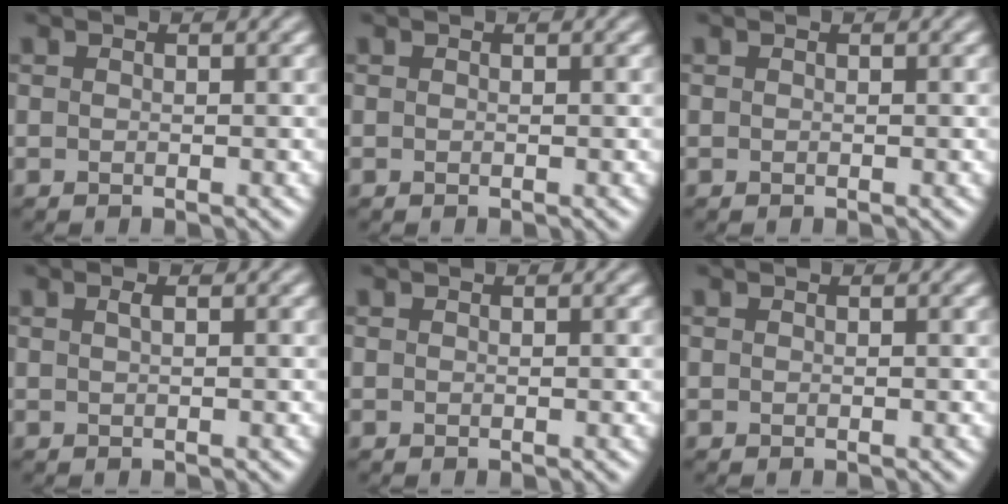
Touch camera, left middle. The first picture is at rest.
{"total": 0.0}
{"total": 0.0}
{"total": 0.8, "force": [0.3, 0.3, 0.7], "torque": [-0.013, 0.005, 0.005]}
{"total": 0.0}
{"total": 0.0}